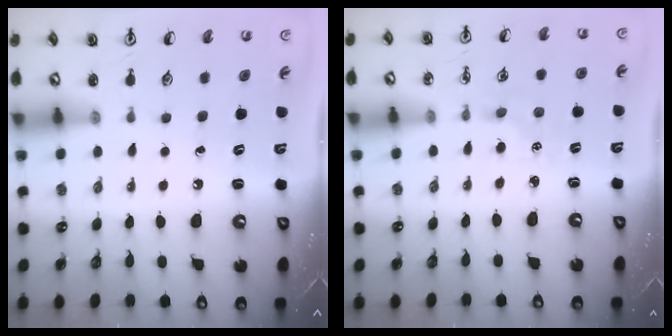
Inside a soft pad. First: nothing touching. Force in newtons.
{"total": 2.4, "press": 2.3, "slide": 0.3}